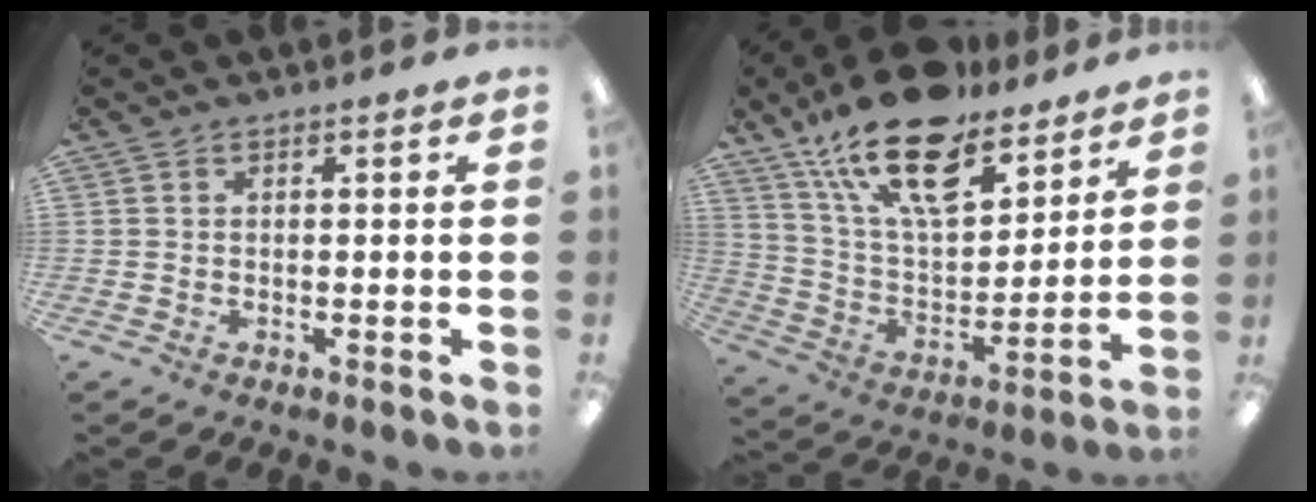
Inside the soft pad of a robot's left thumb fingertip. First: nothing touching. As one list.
[{"total": 21.6, "force": [15.0, 9.6, 12.3], "torque": [-0.216, -0.084, 0.264]}]